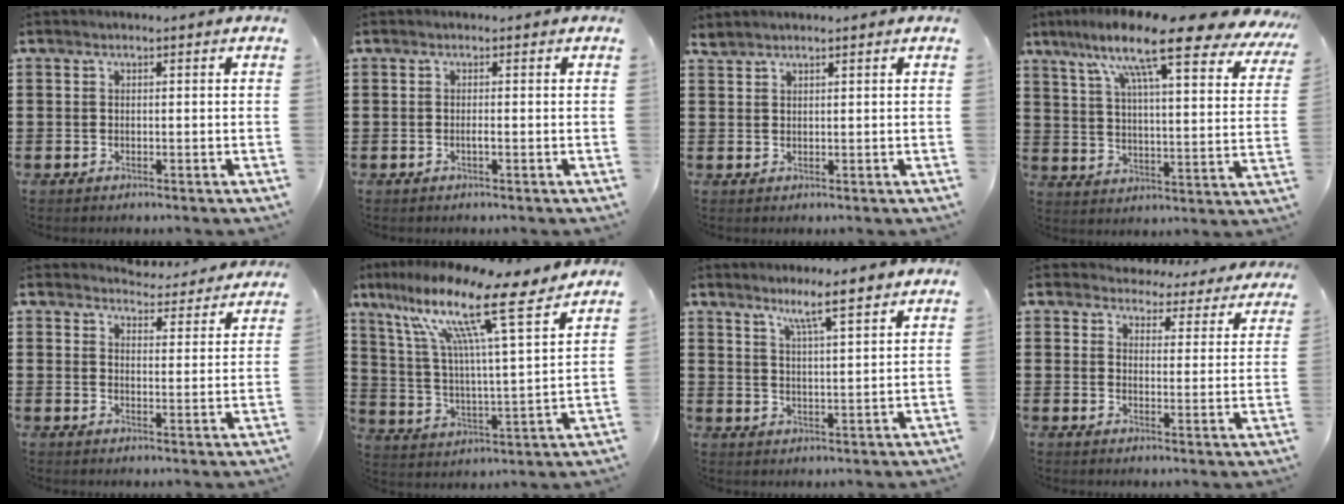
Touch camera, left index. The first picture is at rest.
{"total": 0.7, "force": [-0.2, 0.1, 0.6], "torque": [-0.012, -0.002, -0.002]}
{"total": 1.4, "force": [1.4, 0.1, 0.2], "torque": [-0.007, -0.001, 0.028]}
{"total": 14.5, "force": [10.6, 1.9, 9.7], "torque": [-0.197, -0.055, 0.170]}
{"total": 4.5, "force": [4.5, 0.3, 0.3], "torque": [-0.014, -0.027, 0.079]}
{"total": 14.2, "force": [10.2, 1.1, 9.8], "torque": [-0.215, -0.061, 0.163]}
{"total": 5.7, "force": [4.6, -0.1, 3.4], "torque": [-0.071, -0.013, 0.077]}
{"total": 4.3, "force": [4.2, 0.9, 0.1], "torque": [-0.019, -0.029, 0.071]}